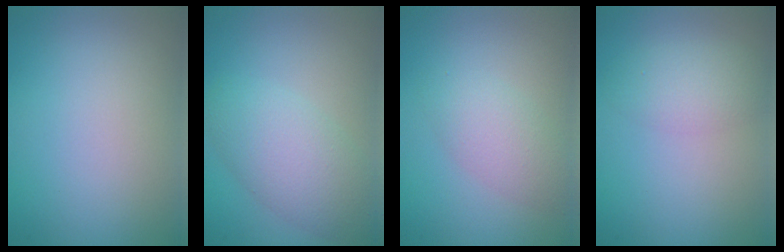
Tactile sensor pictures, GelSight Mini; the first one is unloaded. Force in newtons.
{"total": 5.1, "press": 5.1, "slide": 0.1}
{"total": 2.7, "press": 2.7, "slide": 0.1}
{"total": 2.5, "press": 2.5, "slide": 0.1}